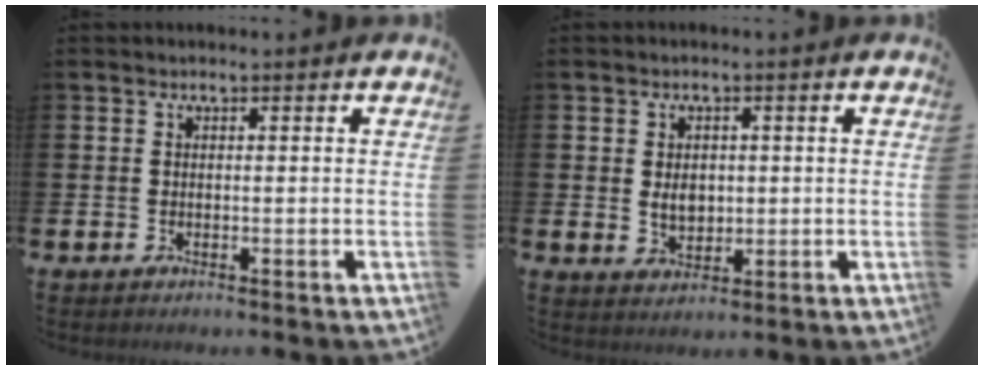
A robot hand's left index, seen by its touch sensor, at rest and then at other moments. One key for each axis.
{"total": 3.0, "fx": 0.4, "fy": 2.2, "fz": 2.0, "tx": -0.026, "ty": 0.003, "tz": 0.002}